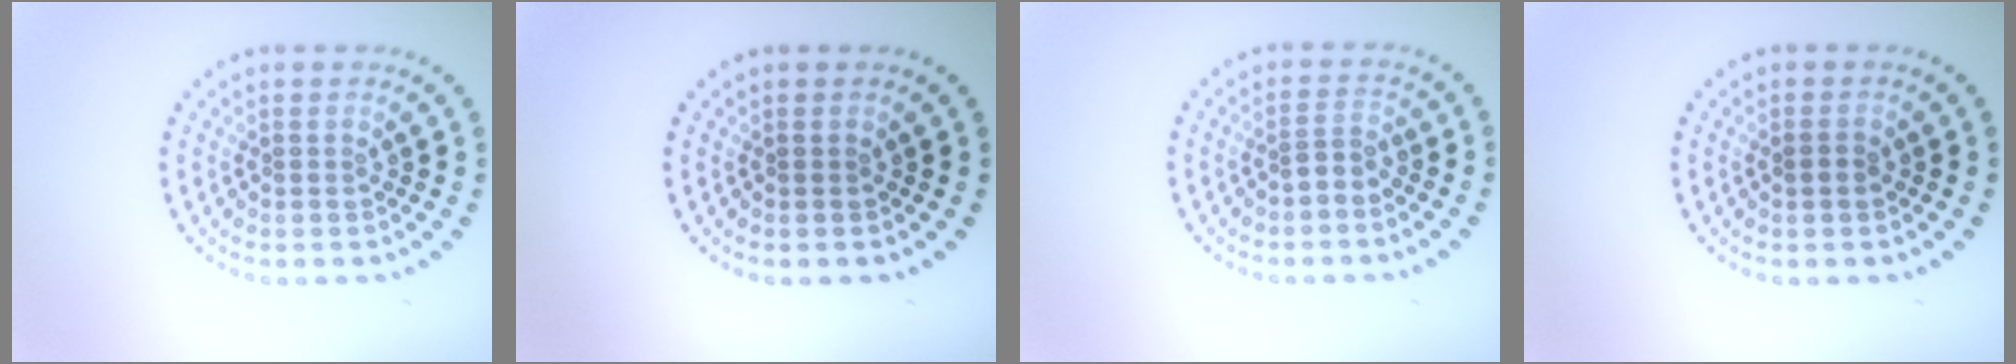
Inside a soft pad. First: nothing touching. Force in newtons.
{"total": 0.0}
{"total": 1.6, "press": 1.2, "slide": 1.1}
{"total": 1.0, "press": 1.0, "slide": 0.1}